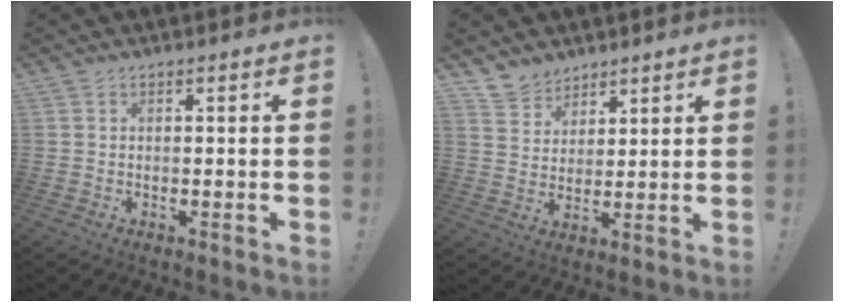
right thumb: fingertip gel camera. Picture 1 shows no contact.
{"total": 7.3, "force": [5.8, 4.3, 0.4], "torque": [-0.014, -0.044, 0.116]}